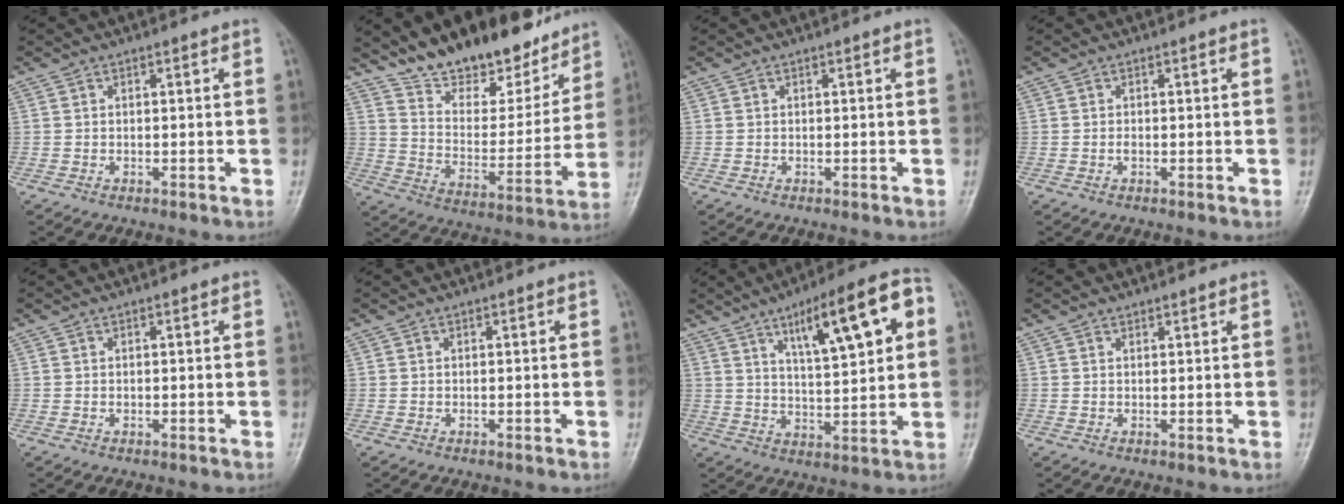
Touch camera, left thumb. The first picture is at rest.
{"total": 21.1, "force": [16.9, 8.6, 9.2], "torque": [-0.100, -0.094, 0.272]}
{"total": 0.0}
{"total": 0.8, "force": [0.0, 0.5, 0.7], "torque": [-0.007, 0.001, -0.002]}
{"total": 0.6, "force": [0.2, 0.4, 0.4], "torque": [-0.001, 0.001, 0.002]}
{"total": 0.0}
{"total": 16.1, "force": [6.4, 4.4, 14.1], "torque": [-0.193, -0.008, 0.097]}
{"total": 0.9, "force": [0.8, 0.3, 0.3], "torque": [-0.004, -0.005, 0.011]}